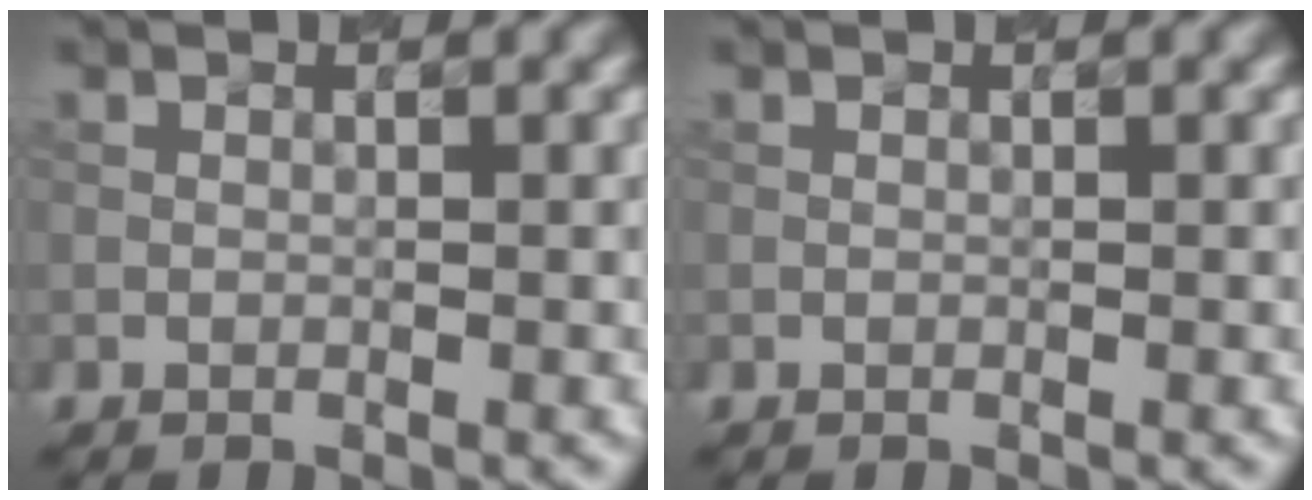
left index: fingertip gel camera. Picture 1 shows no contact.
{"total": 0.0}